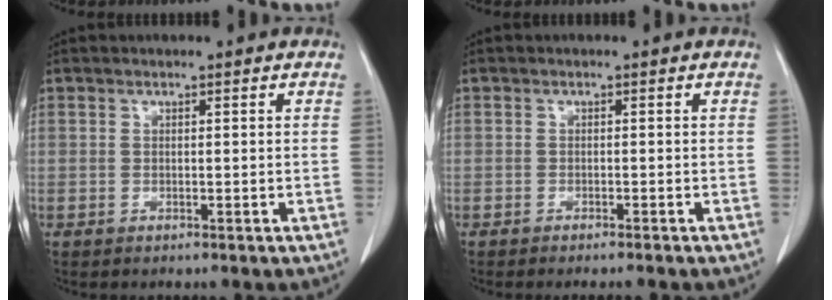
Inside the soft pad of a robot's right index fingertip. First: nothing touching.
{"total": 2.3, "force": [-2.1, -0.2, 0.9], "torque": [-0.011, -0.002, -0.026]}